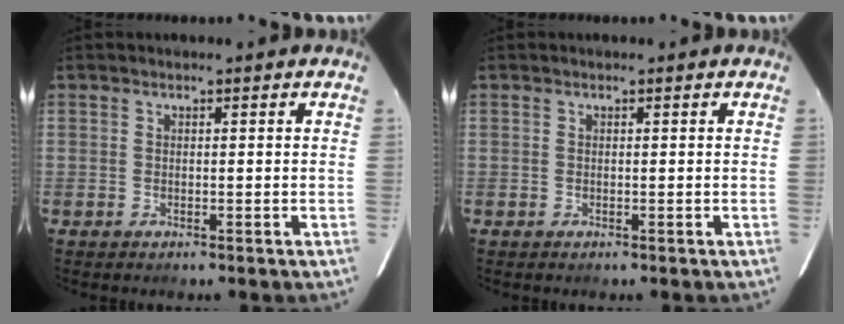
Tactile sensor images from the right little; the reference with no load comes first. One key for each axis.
{"total": 0.0}